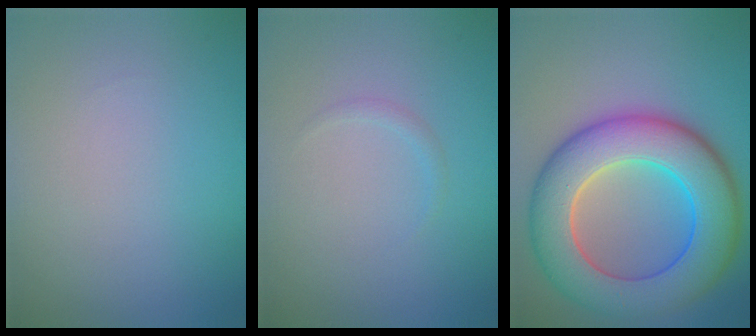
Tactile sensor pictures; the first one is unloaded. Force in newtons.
{"total": 0.6, "press": 0.6, "slide": 0.1}
{"total": 11.2, "press": 11.2, "slide": 0.5}